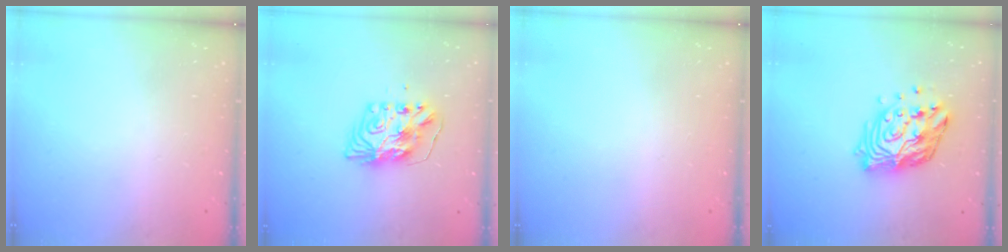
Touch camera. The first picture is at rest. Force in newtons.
{"total": 9.0, "press": 8.9, "slide": 0.7}
{"total": 0.0}
{"total": 15.0, "press": 14.9, "slide": 1.6}